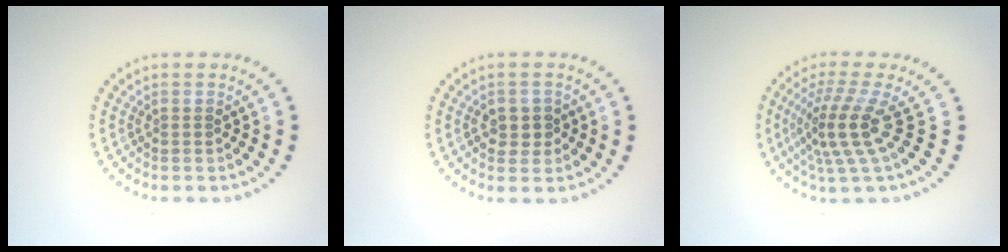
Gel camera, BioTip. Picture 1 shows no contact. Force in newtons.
{"total": 1.7, "press": 1.7, "slide": 0.3}
{"total": 4.2, "press": 2.8, "slide": 3.1}